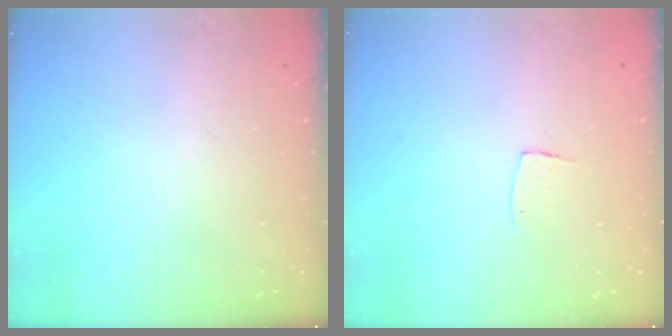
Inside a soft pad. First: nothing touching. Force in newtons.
{"total": 5.4, "press": 5.4, "slide": 0.3}